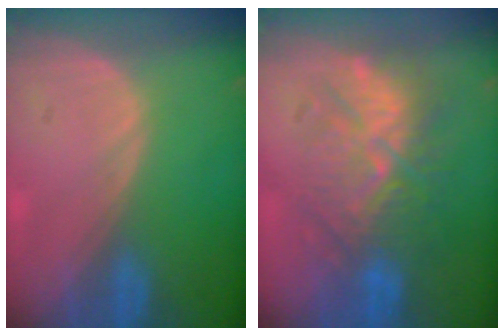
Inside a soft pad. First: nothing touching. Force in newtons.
{"total": 9.6, "press": 9.5, "slide": 1.5}